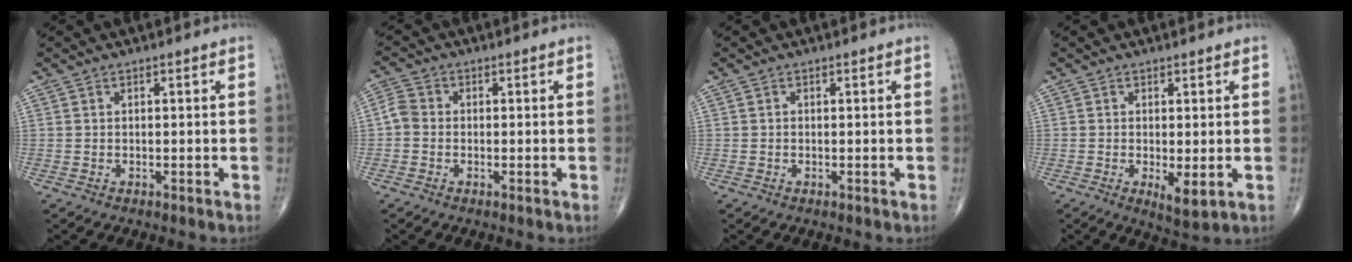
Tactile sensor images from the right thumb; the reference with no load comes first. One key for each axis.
{"total": 3.0, "fx": -0.6, "fy": 2.5, "fz": 1.5, "tx": -0.025, "ty": 0.006, "tz": -0.023}
{"total": 0.0}
{"total": 4.1, "fx": -0.7, "fy": 1.3, "fz": 3.8, "tx": -0.059, "ty": -0.014, "tz": -0.009}